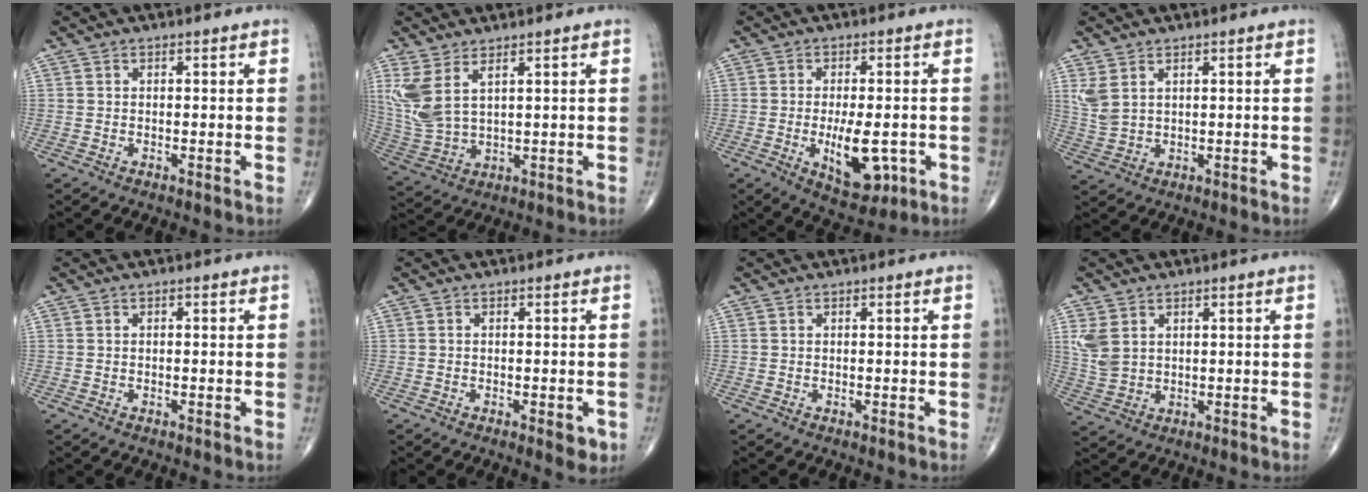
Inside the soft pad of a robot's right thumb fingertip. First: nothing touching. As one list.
[{"total": 8.8, "force": [4.1, 3.6, 6.9], "torque": [-0.170, -0.018, 0.097]}, {"total": 10.0, "force": [-2.5, 4.5, 8.5], "torque": [-0.120, -0.008, -0.027]}, {"total": 4.2, "force": [2.2, 2.1, 3.0], "torque": [-0.069, -0.006, 0.056]}, {"total": 0.0}, {"total": 2.9, "force": [-1.0, 1.2, 2.4], "torque": [-0.021, -0.003, -0.010]}, {"total": 0.0}, {"total": 5.3, "force": [2.0, 3.7, 3.3], "torque": [-0.069, -0.006, 0.051]}]